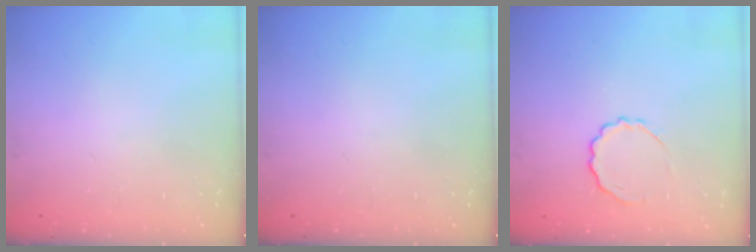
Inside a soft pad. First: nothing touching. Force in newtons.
{"total": 0.0}
{"total": 5.7, "press": 5.6, "slide": 1.4}